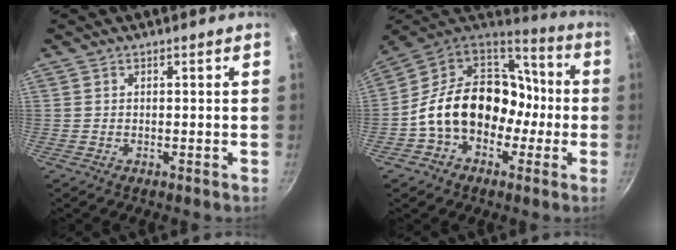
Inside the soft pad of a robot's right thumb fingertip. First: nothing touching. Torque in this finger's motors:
{"motor_torque": [2.54, 2.43, 1.64, -1.14, 0.27]}